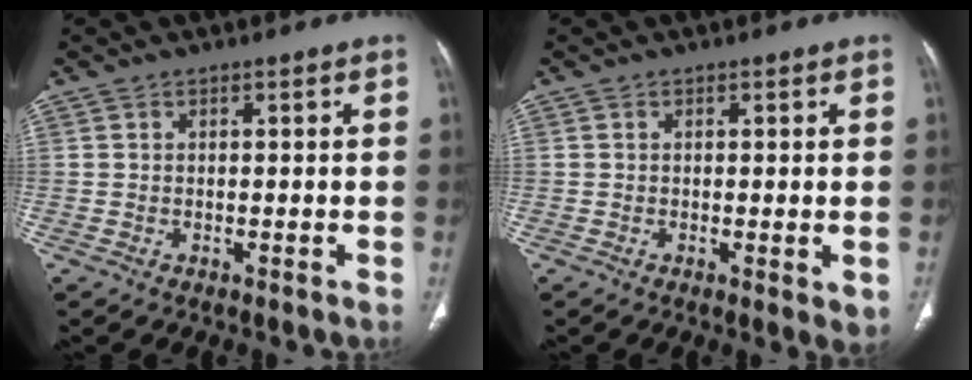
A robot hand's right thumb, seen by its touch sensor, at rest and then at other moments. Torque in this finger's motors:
{"motor_torque": [0.16, 0.14, -0.28, -0.18, 0.02]}